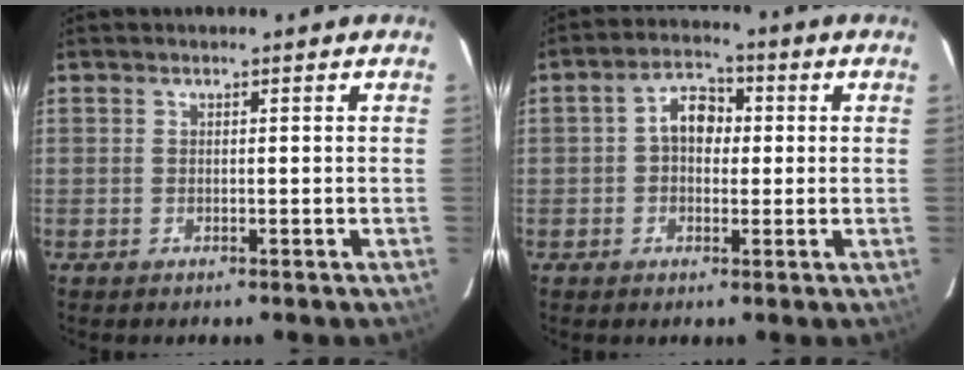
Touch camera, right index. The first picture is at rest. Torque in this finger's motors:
{"motor_torque": [0.68, -0.12, 0.17, 0.09]}